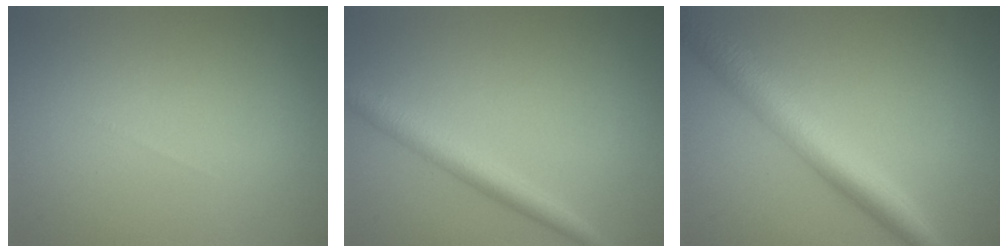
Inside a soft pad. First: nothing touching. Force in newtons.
{"total": 2.7, "press": 2.7, "slide": 0.1}
{"total": 5.5, "press": 5.5, "slide": 0.1}